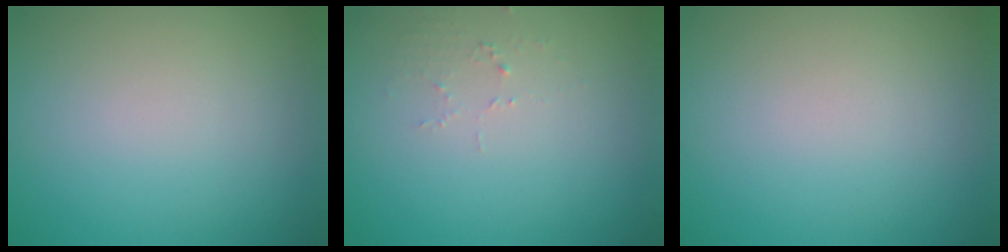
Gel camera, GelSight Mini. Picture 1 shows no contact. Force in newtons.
{"total": 1.1, "press": 1.1, "slide": 0.1}
{"total": 0.0}